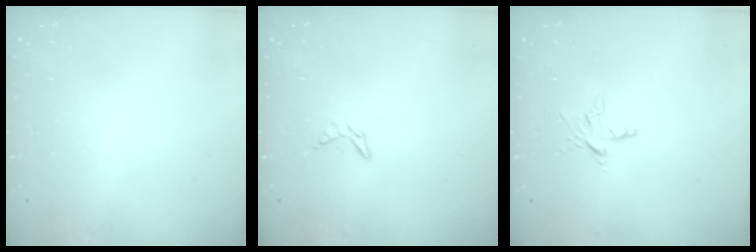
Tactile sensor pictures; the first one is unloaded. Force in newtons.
{"total": 5.0, "press": 5.0, "slide": 0.5}
{"total": 4.5, "press": 4.4, "slide": 0.3}